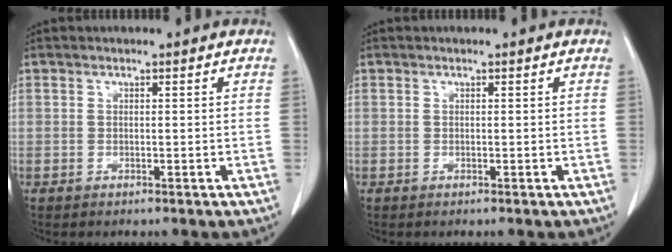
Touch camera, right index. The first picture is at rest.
{"total": 0.0}